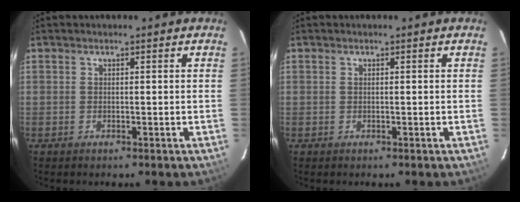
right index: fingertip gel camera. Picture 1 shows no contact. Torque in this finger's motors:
{"motor_torque": [-0.24, 0.14, 0.03, 0.01]}